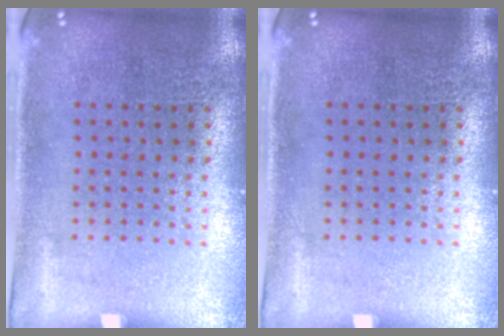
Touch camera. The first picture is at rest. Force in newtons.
{"total": 0.0}